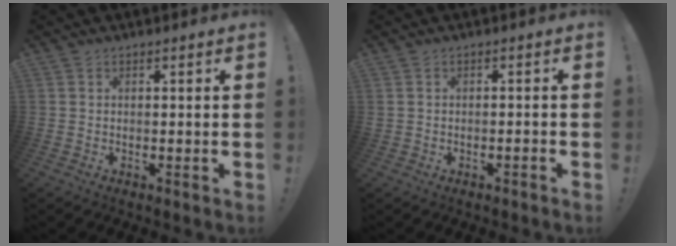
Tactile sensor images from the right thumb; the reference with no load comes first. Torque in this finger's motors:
{"motor_torque": [-0.12, -0.03, 0.04, 0.12, 0.08]}